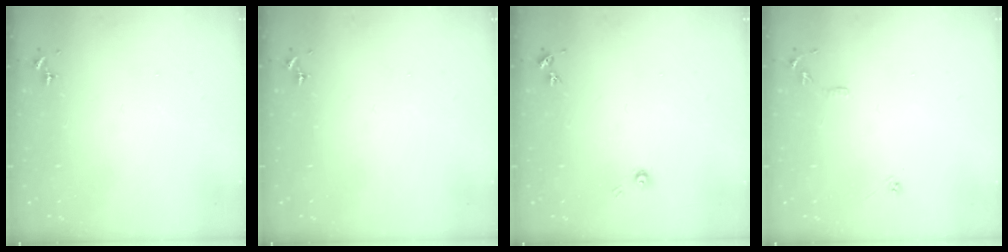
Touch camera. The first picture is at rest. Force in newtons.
{"total": 0.0}
{"total": 3.9, "press": 3.9, "slide": 0.5}
{"total": 7.9, "press": 7.9, "slide": 0.8}